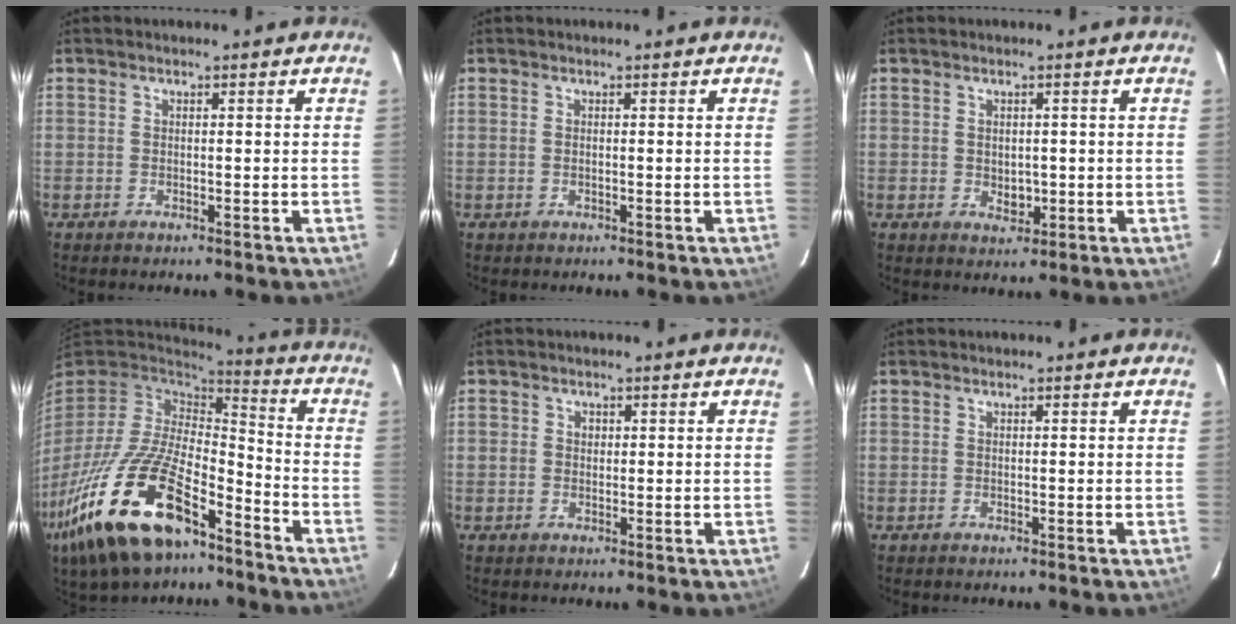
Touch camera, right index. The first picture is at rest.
{"total": 0.0}
{"total": 2.8, "force": [-0.2, 2.3, 1.7], "torque": [-0.025, -0.001, 0.001]}
{"total": 26.2, "force": [-15.2, 11.4, 18.0], "torque": [-0.381, -0.044, -0.265]}
{"total": 1.5, "force": [0.1, 1.4, 0.3], "torque": [-0.003, 0.004, 0.000]}
{"total": 0.0}